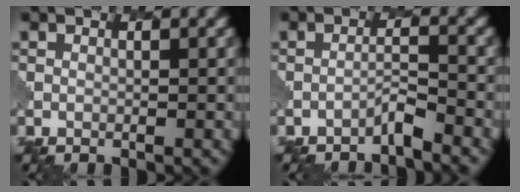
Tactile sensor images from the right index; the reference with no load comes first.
{"total": 1.5, "force": [-1.4, -0.1, 0.5], "torque": [-0.007, 0.009, -0.031]}